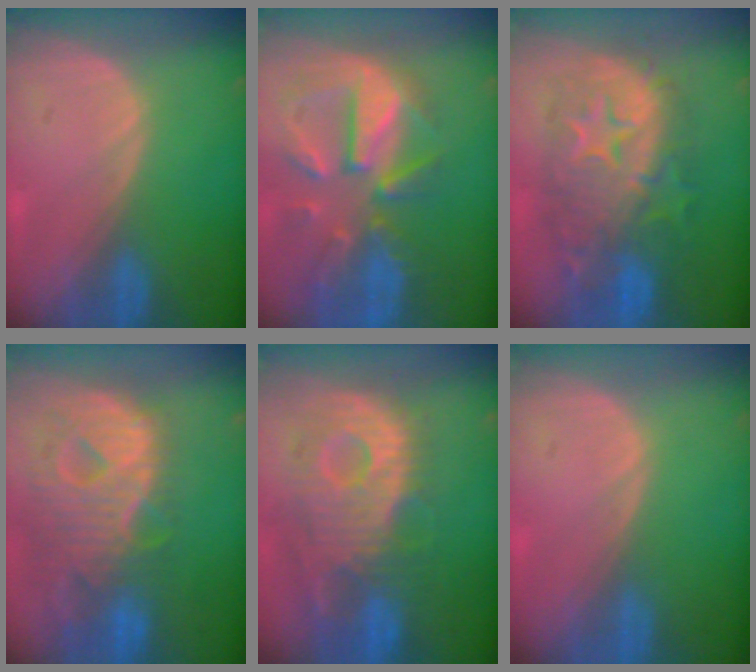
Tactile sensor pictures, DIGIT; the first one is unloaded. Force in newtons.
{"total": 11.3, "press": 9.9, "slide": 5.5}
{"total": 11.5, "press": 11.5, "slide": 0.9}
{"total": 12.8, "press": 10.8, "slide": 6.8}
{"total": 11.8, "press": 10.6, "slide": 5.2}
{"total": 0.0}